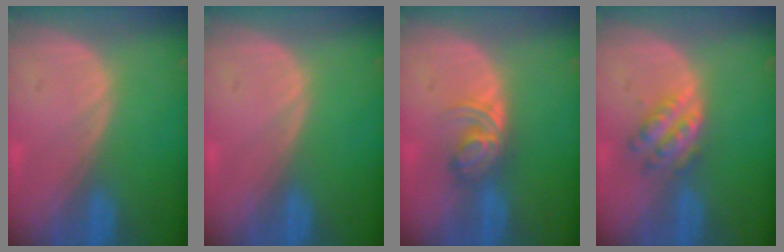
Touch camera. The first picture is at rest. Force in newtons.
{"total": 0.0}
{"total": 5.6, "press": 4.8, "slide": 2.9}
{"total": 4.7, "press": 4.6, "slide": 1.2}